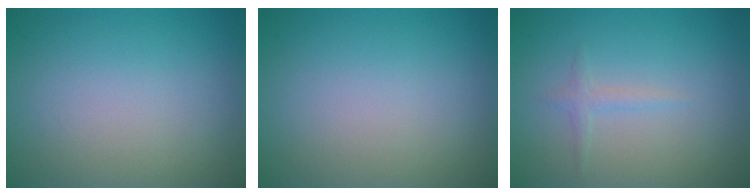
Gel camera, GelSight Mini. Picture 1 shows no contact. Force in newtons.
{"total": 0.0}
{"total": 1.0, "press": 1.0, "slide": 0.1}